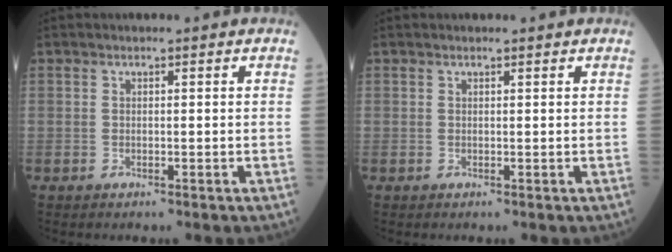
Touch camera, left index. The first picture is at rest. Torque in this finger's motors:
{"motor_torque": [0.13, 0.07, -0.06, -0.02]}